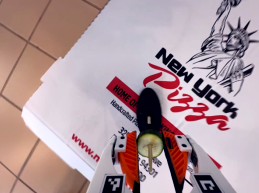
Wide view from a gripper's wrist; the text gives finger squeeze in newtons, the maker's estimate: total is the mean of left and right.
{"total": 6.9, "left": 7.1, "right": 6.7}